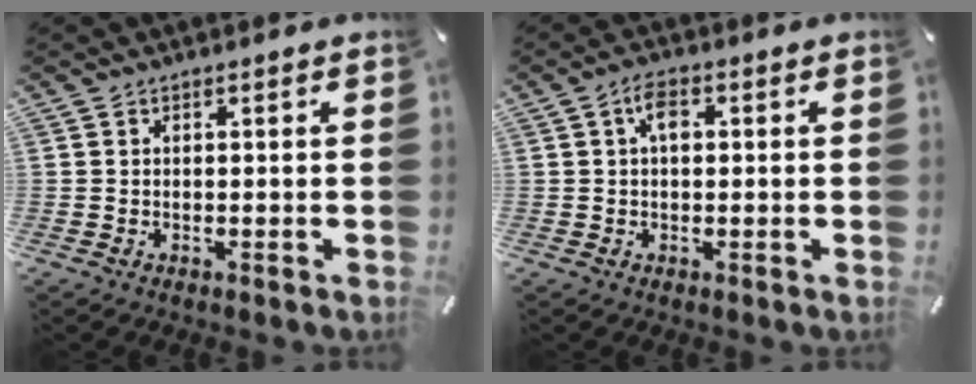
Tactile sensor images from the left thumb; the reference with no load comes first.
{"total": 3.8, "force": [0.6, 2.1, 3.1], "torque": [-0.056, 0.005, 0.007]}